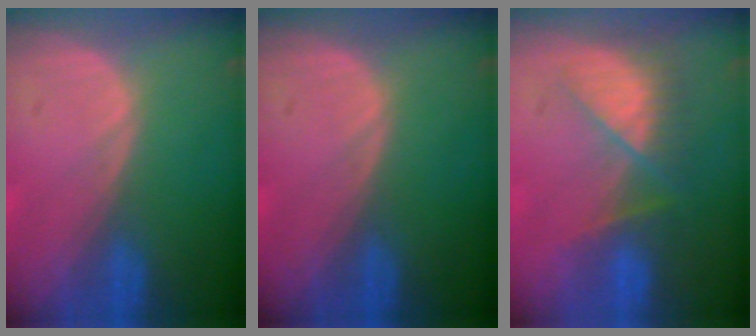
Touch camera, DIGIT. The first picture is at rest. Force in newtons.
{"total": 0.0}
{"total": 7.9, "press": 7.0, "slide": 3.7}